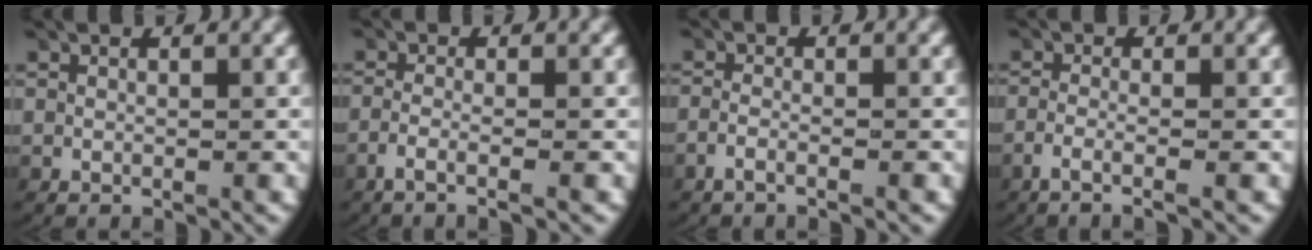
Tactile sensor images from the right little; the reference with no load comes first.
{"total": 2.7, "force": [-2.0, -0.1, 1.9], "torque": [-0.047, -0.009, -0.033]}
{"total": 2.0, "force": [-1.6, 0.1, 1.2], "torque": [-0.035, -0.007, -0.027]}
{"total": 2.7, "force": [-1.9, -0.1, 2.0], "torque": [-0.050, -0.009, -0.031]}